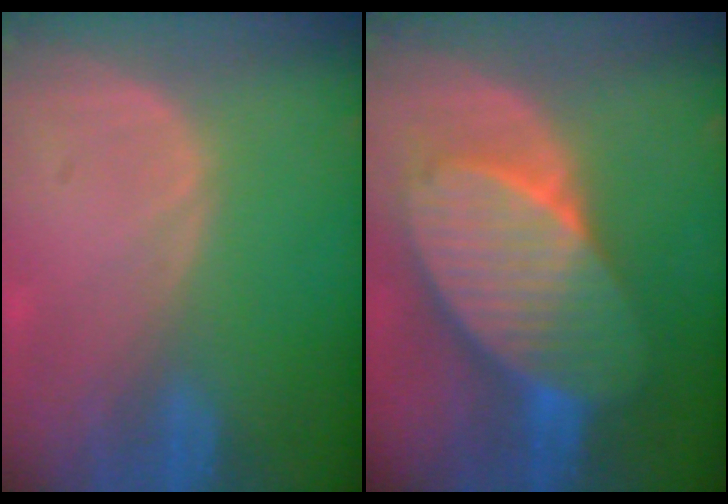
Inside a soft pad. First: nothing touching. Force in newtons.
{"total": 10.9, "press": 10.9, "slide": 0.7}